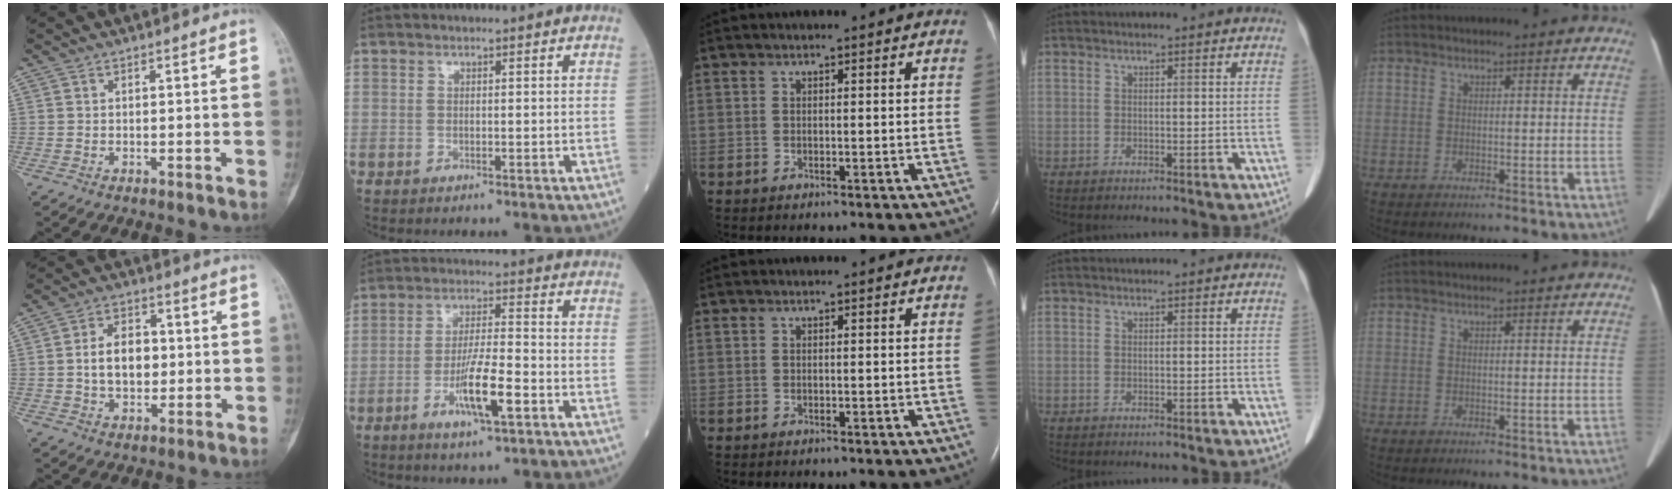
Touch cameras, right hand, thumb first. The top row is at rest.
{"thumb": {"total": 8.8, "force": [0.1, 6.0, 6.4], "torque": [-0.085, 0.011, 0.001]}, "index": {"total": 8.6, "force": [-3.5, 1.0, 7.8], "torque": [-0.142, -0.005, -0.061]}}